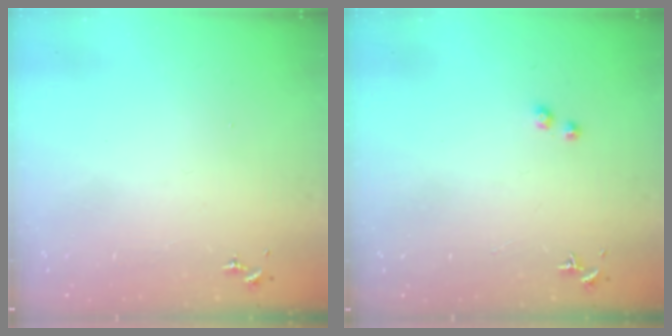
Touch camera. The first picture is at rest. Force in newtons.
{"total": 1.8, "press": 1.7, "slide": 0.2}